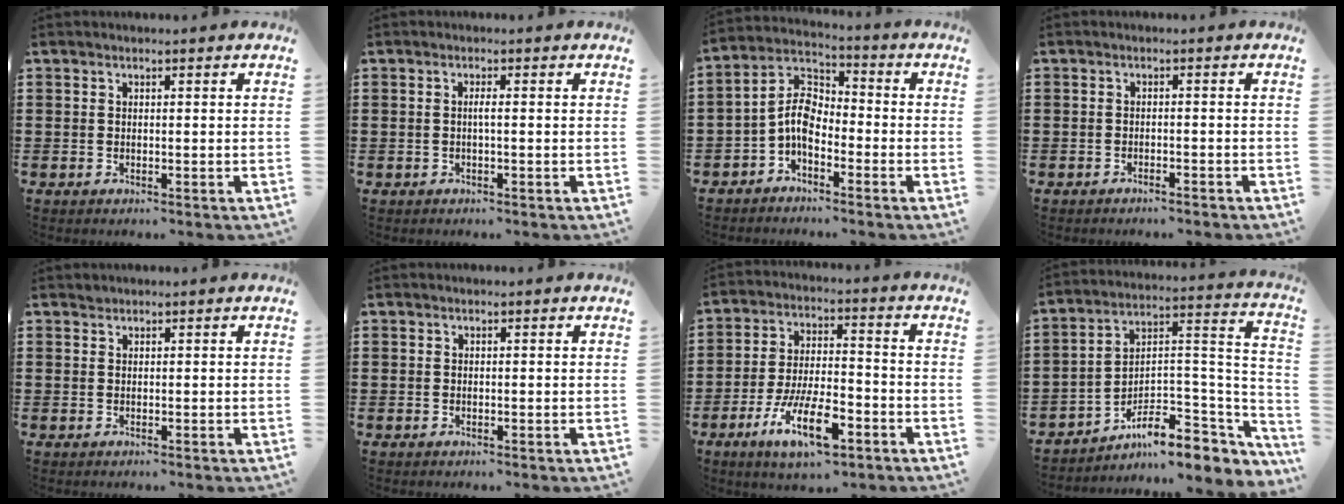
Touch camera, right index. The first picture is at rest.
{"total": 1.2, "force": [-0.2, -0.2, 1.1], "torque": [-0.021, -0.002, -0.004]}
{"total": 6.7, "force": [-2.0, 4.0, 5.0], "torque": [-0.123, 0.003, -0.048]}
{"total": 1.3, "force": [-1.2, 0.0, 0.3], "torque": [-0.009, 0.000, -0.025]}
{"total": 0.0}
{"total": 0.0}
{"total": 11.3, "force": [-5.9, 3.7, 8.9], "torque": [-0.177, 0.007, -0.107]}
{"total": 8.3, "force": [-6.0, 3.4, 4.7], "torque": [-0.076, 0.000, -0.110]}